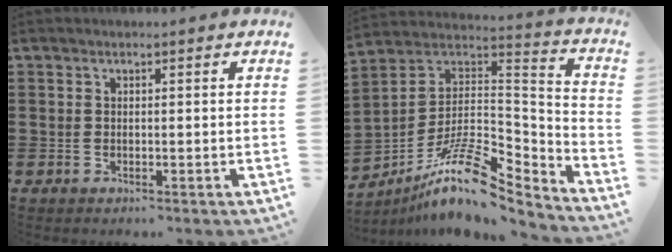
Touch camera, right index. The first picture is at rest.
{"total": 14.2, "force": [-9.0, 5.0, 9.7], "torque": [-0.173, 0.014, -0.160]}